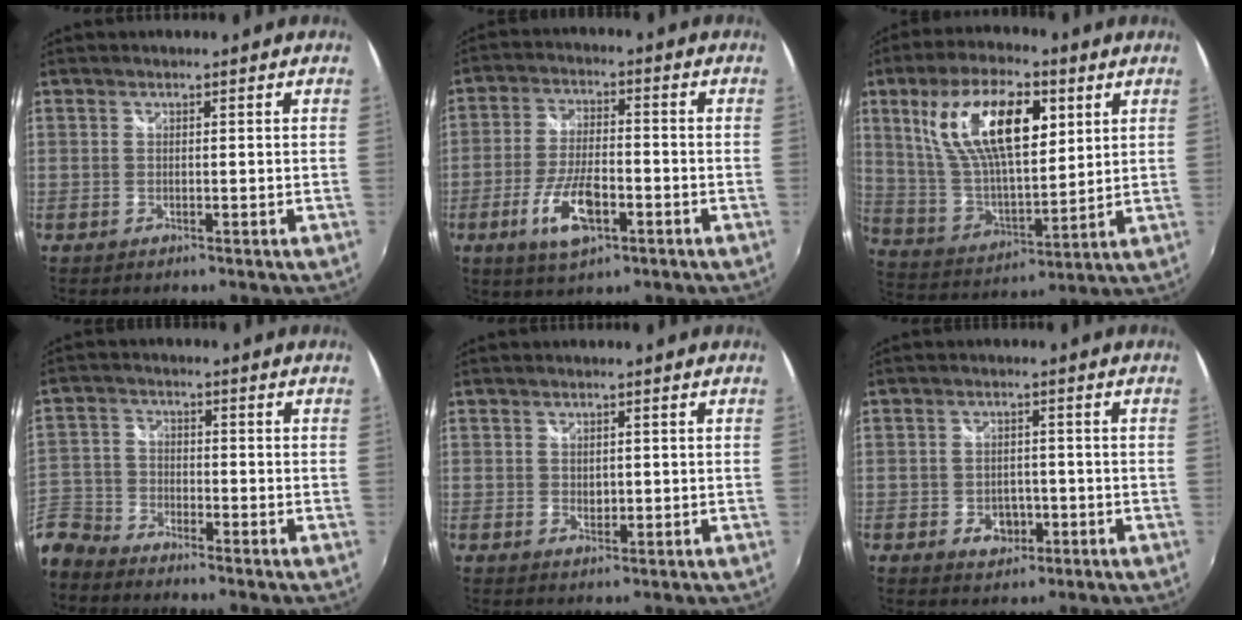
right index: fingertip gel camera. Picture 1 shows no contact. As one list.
[{"total": 10.2, "force": [-4.3, 4.0, 8.4], "torque": [-0.175, -0.010, -0.077]}, {"total": 19.3, "force": [7.5, 8.3, 15.8], "torque": [-0.295, 0.013, 0.146]}, {"total": 8.7, "force": [-7.1, 4.7, 2.0], "torque": [-0.066, 0.008, -0.156]}, {"total": 1.8, "force": [0.2, 1.4, 1.1], "torque": [-0.016, 0.000, 0.004]}, {"total": 4.8, "force": [-1.7, 3.8, 2.4], "torque": [-0.049, 0.002, -0.018]}]